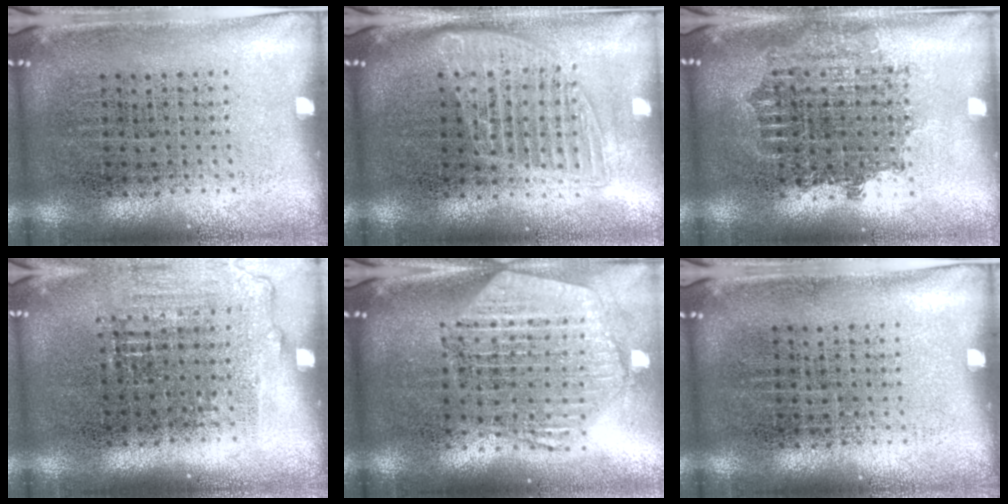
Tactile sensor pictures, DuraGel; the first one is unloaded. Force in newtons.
{"total": 1.5, "press": 1.3, "slide": 0.6}
{"total": 1.7, "press": 1.4, "slide": 1.0}
{"total": 1.0, "press": 1.0, "slide": 0.4}
{"total": 2.6, "press": 2.2, "slide": 1.5}
{"total": 0.0}